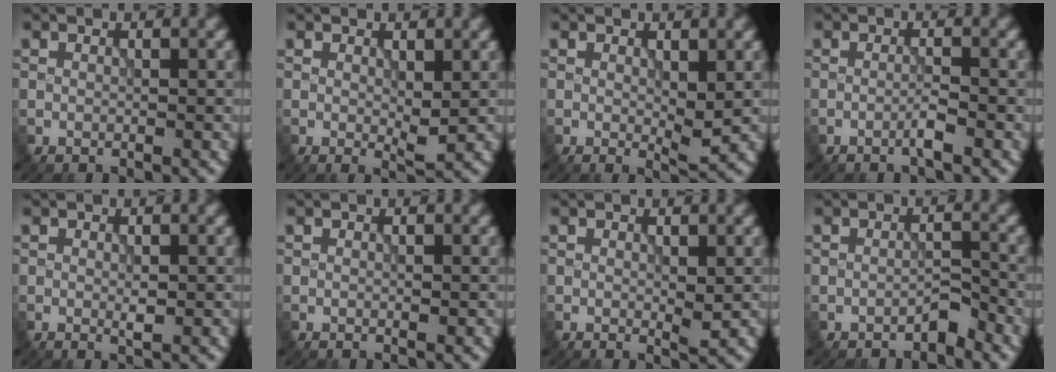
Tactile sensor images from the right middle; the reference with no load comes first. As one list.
[{"total": 1.6, "force": [0.3, 0.5, 1.4], "torque": [-0.022, -0.006, 0.006]}, {"total": 1.8, "force": [0.3, 0.6, 1.7], "torque": [-0.025, -0.007, 0.005]}, {"total": 1.2, "force": [-0.7, -0.1, 1.0], "torque": [-0.016, 0.006, -0.018]}, {"total": 0.9, "force": [0.0, 0.2, 0.8], "torque": [-0.015, -0.004, -0.001]}, {"total": 0.0}, {"total": 1.1, "force": [0.2, 0.3, 1.1], "torque": [-0.013, -0.004, 0.002]}, {"total": 1.4, "force": [-1.3, 0.3, 0.6], "torque": [-0.008, 0.006, -0.022]}]